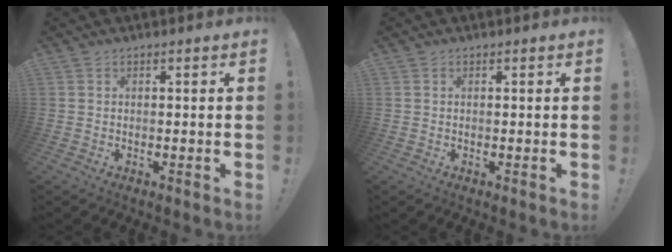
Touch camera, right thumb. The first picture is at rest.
{"total": 0.0}